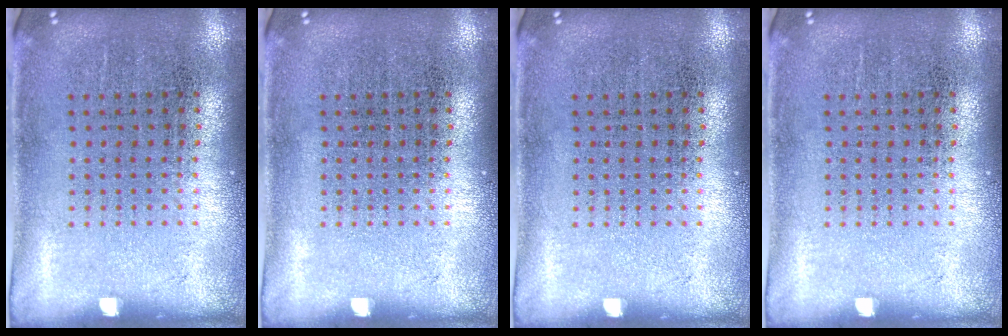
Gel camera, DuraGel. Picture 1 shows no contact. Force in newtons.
{"total": 0.0}
{"total": 0.0}
{"total": 0.0}